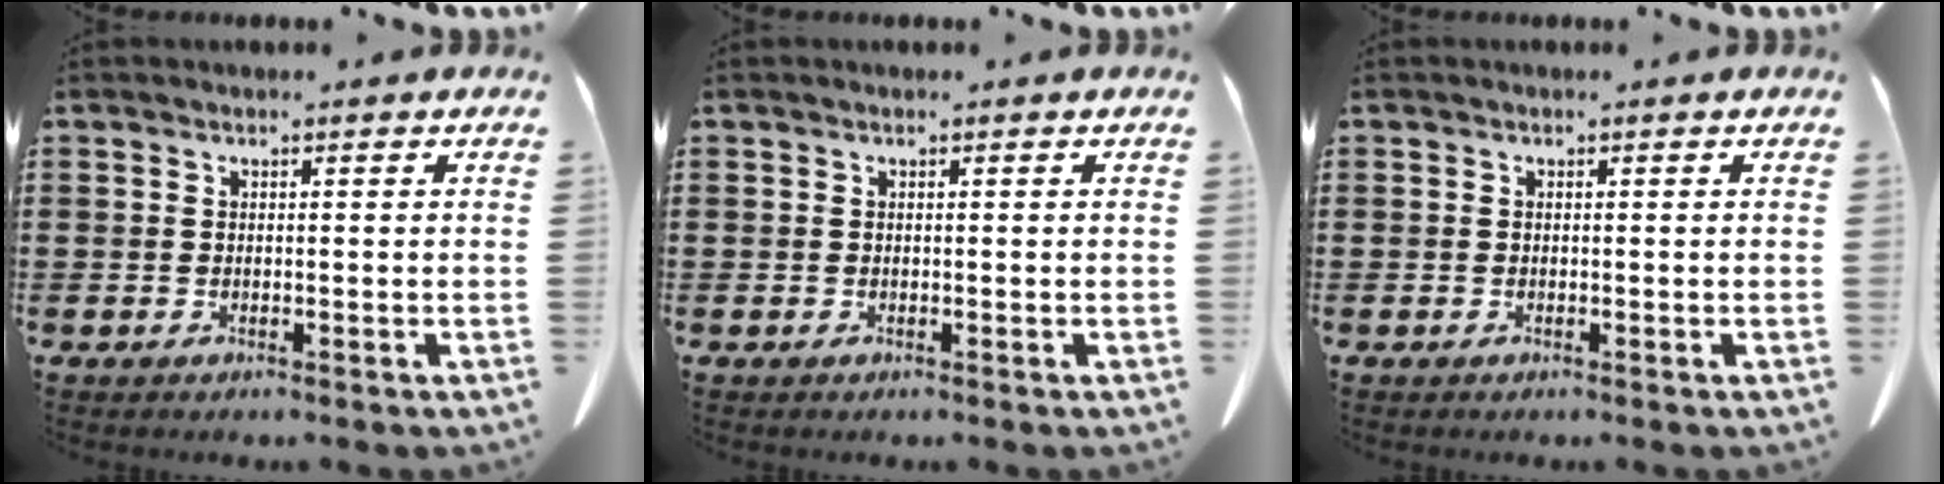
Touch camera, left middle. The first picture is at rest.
{"total": 0.0}
{"total": 0.0}